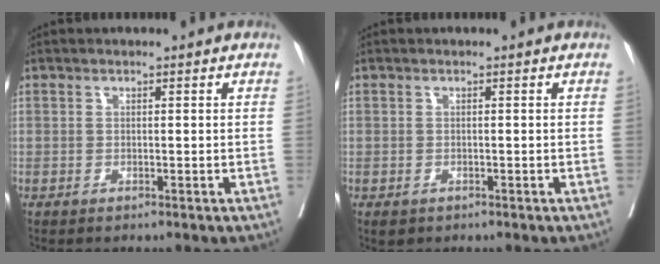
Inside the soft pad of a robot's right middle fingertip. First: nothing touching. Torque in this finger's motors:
{"motor_torque": [0.25, -0.22, 0.06, 0.00]}